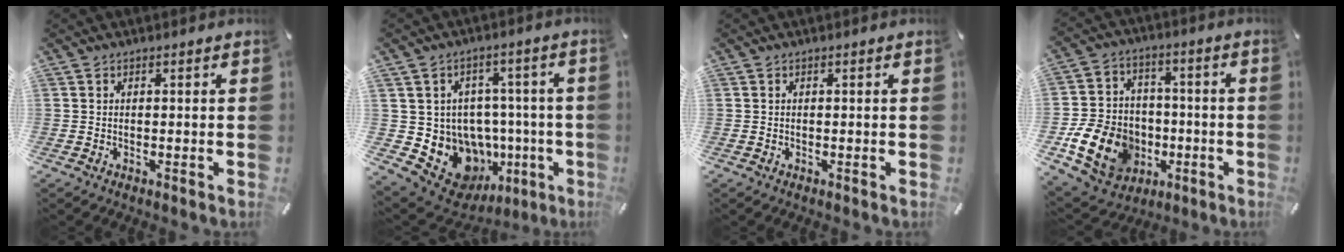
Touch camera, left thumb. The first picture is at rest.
{"total": 12.4, "force": [-4.0, 10.7, 4.8], "torque": [-0.070, 0.004, -0.045]}
{"total": 0.0}
{"total": 15.2, "force": [-5.0, 12.6, 6.9], "torque": [-0.129, 0.033, -0.079]}